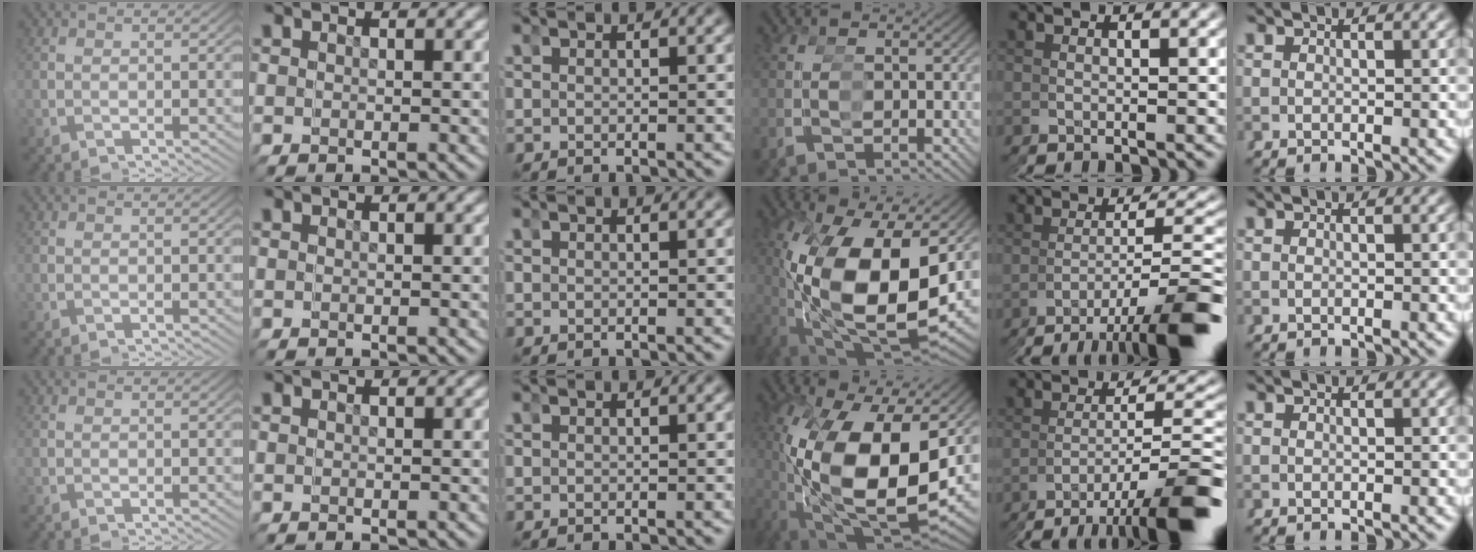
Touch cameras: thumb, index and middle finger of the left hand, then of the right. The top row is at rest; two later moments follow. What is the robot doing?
{"motion": "grasp_and_lifting", "object": "toy banana"}